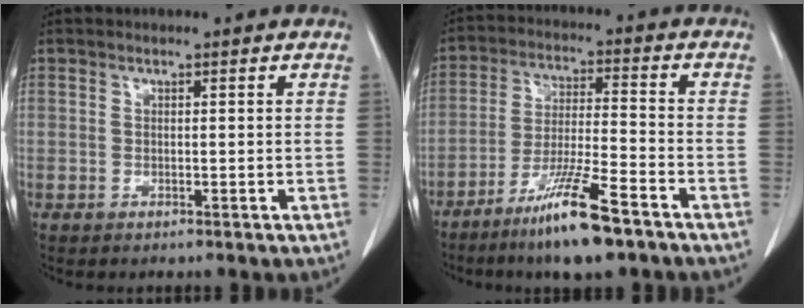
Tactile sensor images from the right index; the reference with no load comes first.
{"total": 11.7, "force": [-7.8, 0.5, 8.8], "torque": [-0.166, -0.028, -0.141]}